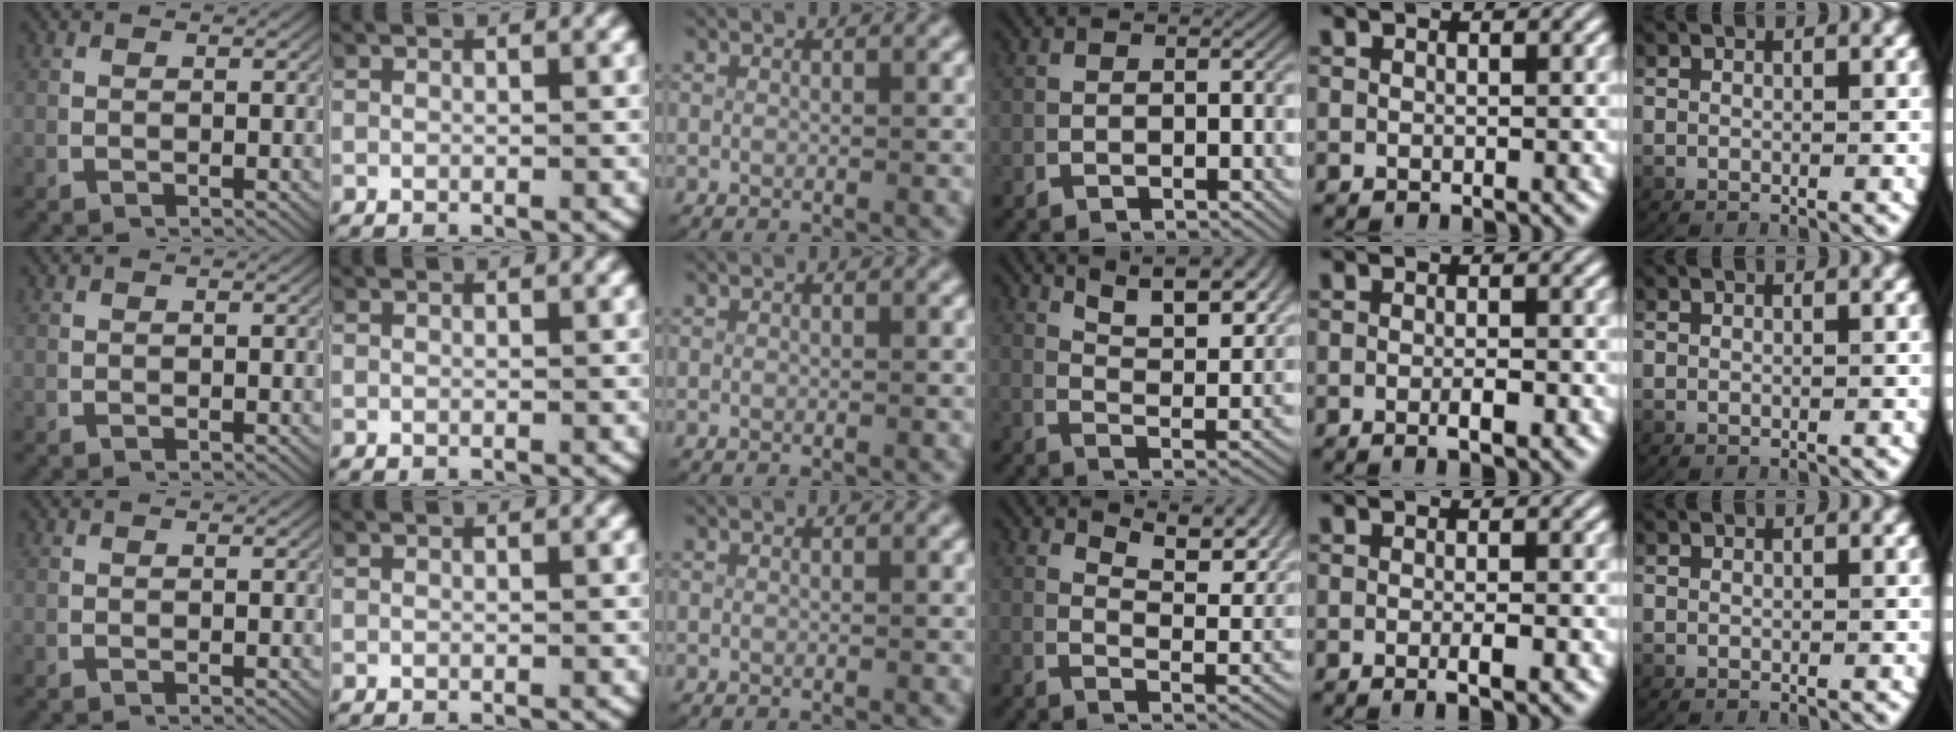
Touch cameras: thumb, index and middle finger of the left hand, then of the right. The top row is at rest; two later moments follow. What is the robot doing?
{"motion": "lift_and_place", "object": "map"}